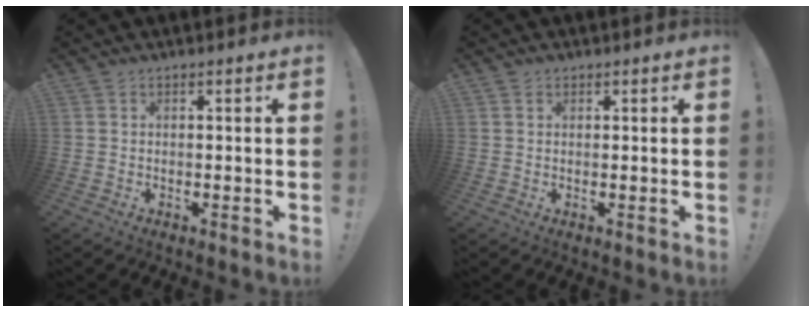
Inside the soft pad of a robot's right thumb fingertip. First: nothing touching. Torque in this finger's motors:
{"motor_torque": [0.08, -0.06, 0.02, 0.04, 0.00]}